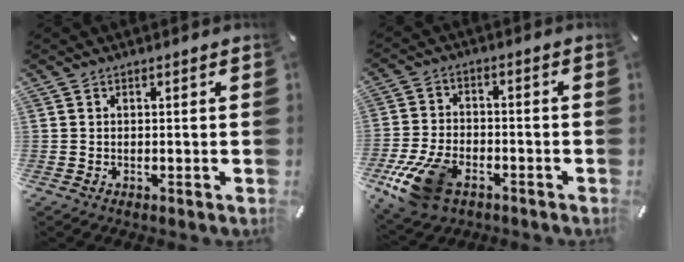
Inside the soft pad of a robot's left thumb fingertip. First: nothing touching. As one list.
[{"total": 13.3, "force": [-7.2, 7.6, 8.3], "torque": [-0.173, 0.028, -0.126]}]